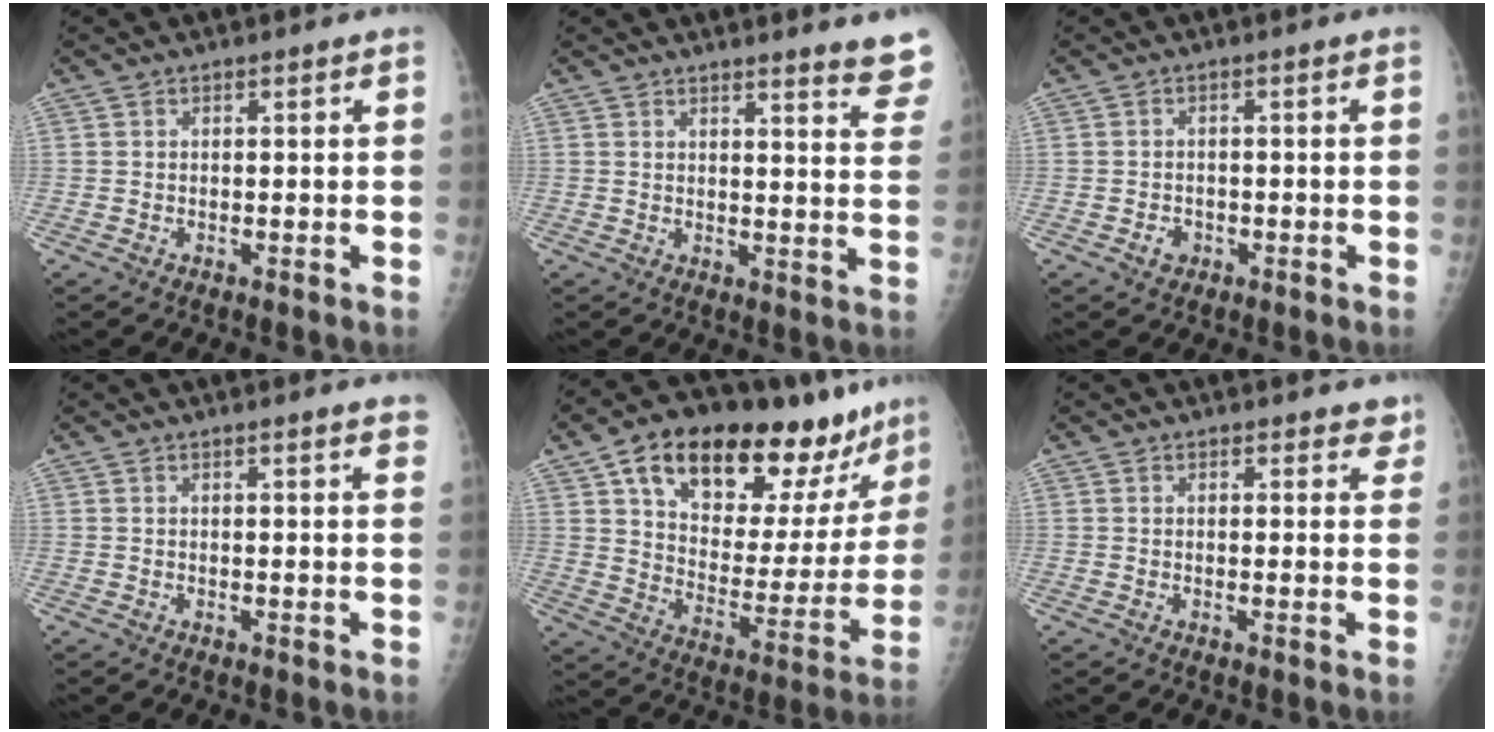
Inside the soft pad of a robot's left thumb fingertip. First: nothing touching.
{"total": 8.6, "force": [7.8, 0.3, 3.6], "torque": [-0.017, -0.059, 0.070]}
{"total": 2.1, "force": [-0.9, 1.7, 0.8], "torque": [-0.004, 0.006, -0.013]}
{"total": 4.3, "force": [3.6, 0.5, 2.3], "torque": [-0.017, -0.007, 0.032]}
{"total": 28.1, "force": [18.3, 12.0, 17.6], "torque": [-0.221, -0.048, 0.280]}
{"total": 3.6, "force": [3.1, 1.7, 0.7], "torque": [0.030, -0.013, 0.024]}